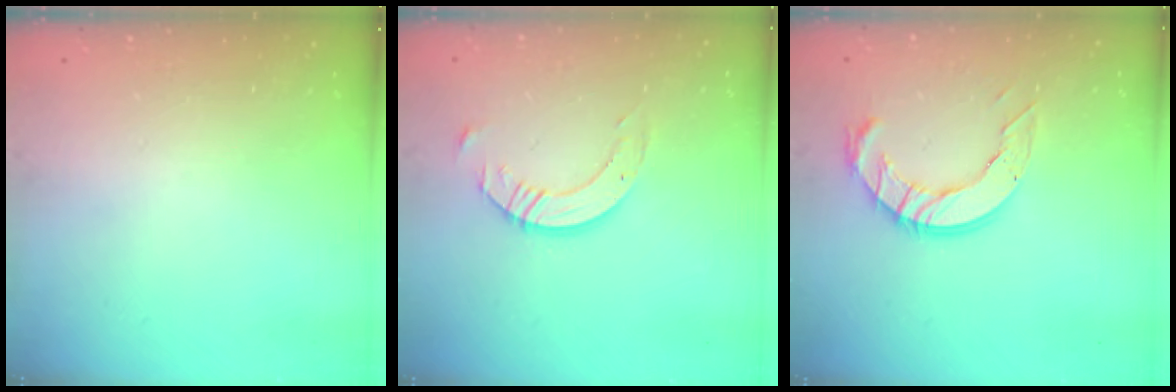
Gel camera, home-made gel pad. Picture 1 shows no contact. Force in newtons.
{"total": 8.0, "press": 7.9, "slide": 0.7}
{"total": 10.6, "press": 10.5, "slide": 0.9}